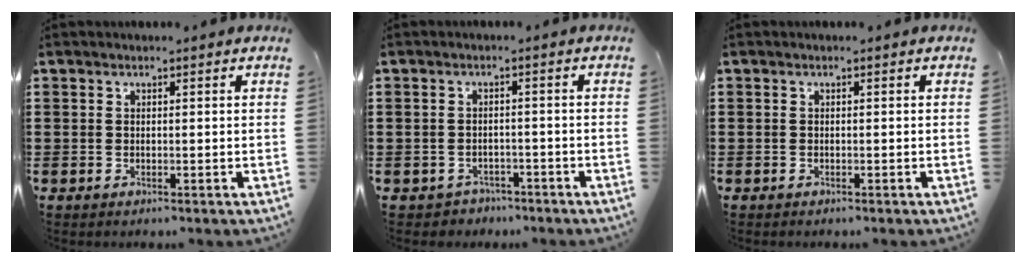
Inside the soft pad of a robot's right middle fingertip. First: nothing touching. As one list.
[{"total": 1.9, "force": [-1.7, 0.8, -0.3], "torque": [-0.005, 0.003, -0.040]}, {"total": 0.0}]